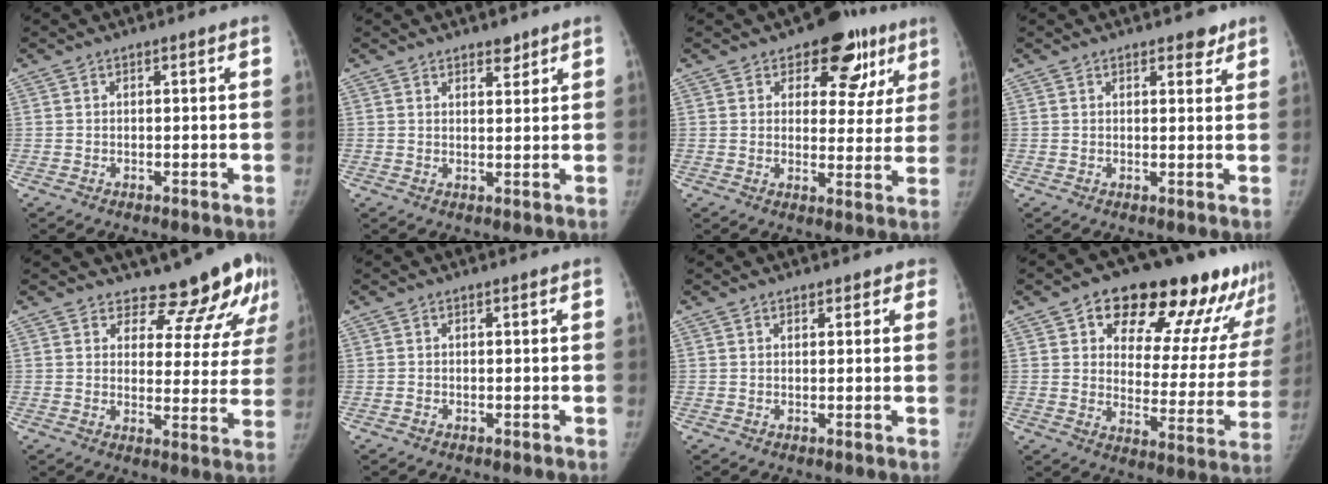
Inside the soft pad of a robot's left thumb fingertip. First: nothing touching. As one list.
[{"total": 2.7, "force": [2.1, 1.3, 1.2], "torque": [-0.003, -0.014, 0.032]}, {"total": 13.2, "force": [7.6, 7.9, 7.3], "torque": [-0.022, -0.025, 0.096]}, {"total": 2.8, "force": [2.1, 1.4, 1.3], "torque": [0.000, -0.011, 0.026]}, {"total": 12.6, "force": [11.3, 4.6, 3.2], "torque": [0.007, -0.094, 0.124]}, {"total": 0.0}, {"total": 2.6, "force": [2.0, 1.6, 0.5], "torque": [0.028, -0.003, 0.015]}, {"total": 23.9, "force": [16.1, 11.0, 13.8], "torque": [-0.132, -0.060, 0.215]}]